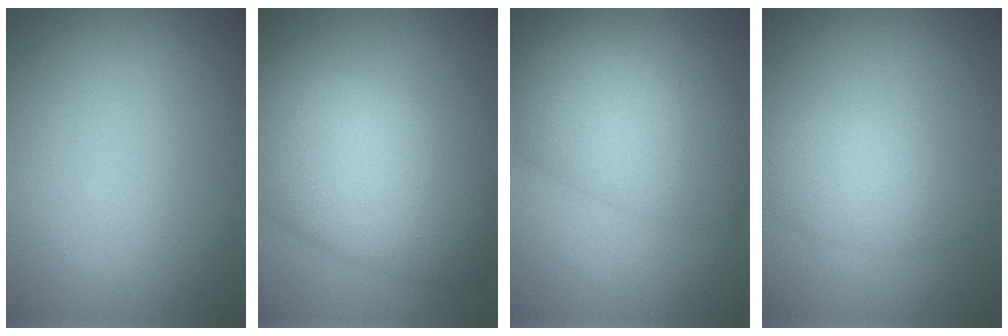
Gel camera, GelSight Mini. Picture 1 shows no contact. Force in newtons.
{"total": 10.6, "press": 10.6, "slide": 0.8}
{"total": 6.5, "press": 6.5, "slide": 0.1}
{"total": 2.7, "press": 2.7, "slide": 0.1}